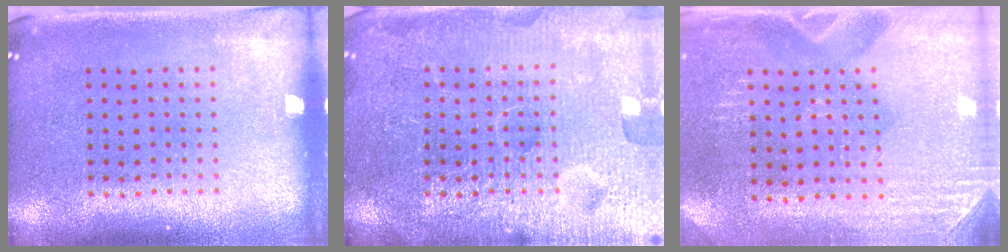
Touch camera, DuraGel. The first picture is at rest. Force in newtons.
{"total": 7.1, "press": 7.0, "slide": 0.8}
{"total": 2.8, "press": 2.5, "slide": 1.2}